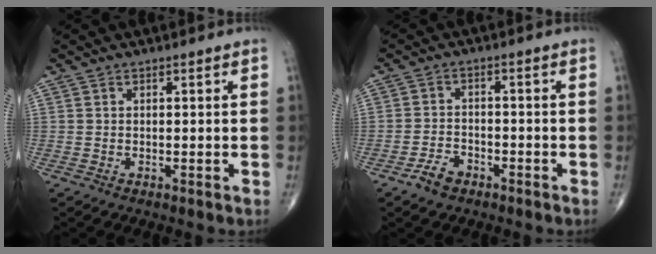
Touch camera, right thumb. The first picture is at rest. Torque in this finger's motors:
{"motor_torque": [0.83, 0.64, -0.08, -0.49, 0.00]}